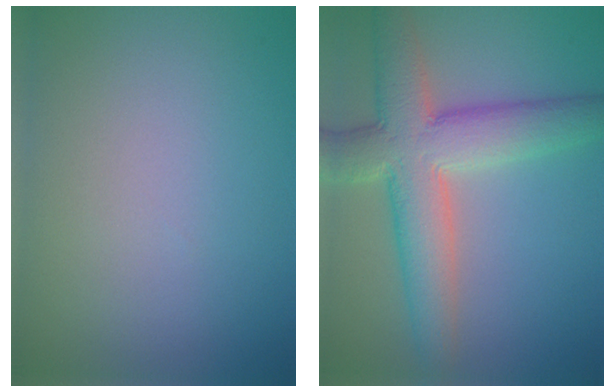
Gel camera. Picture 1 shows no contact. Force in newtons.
{"total": 8.5, "press": 8.5, "slide": 0.4}